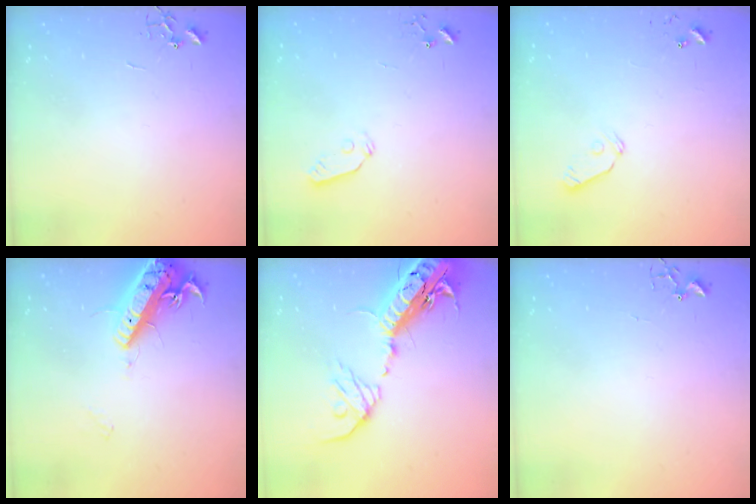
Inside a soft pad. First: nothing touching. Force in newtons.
{"total": 4.3, "press": 4.3, "slide": 0.3}
{"total": 6.0, "press": 6.0, "slide": 0.7}
{"total": 17.1, "press": 16.8, "slide": 3.3}
{"total": 23.9, "press": 23.3, "slide": 5.5}
{"total": 1.7, "press": 1.6, "slide": 0.2}